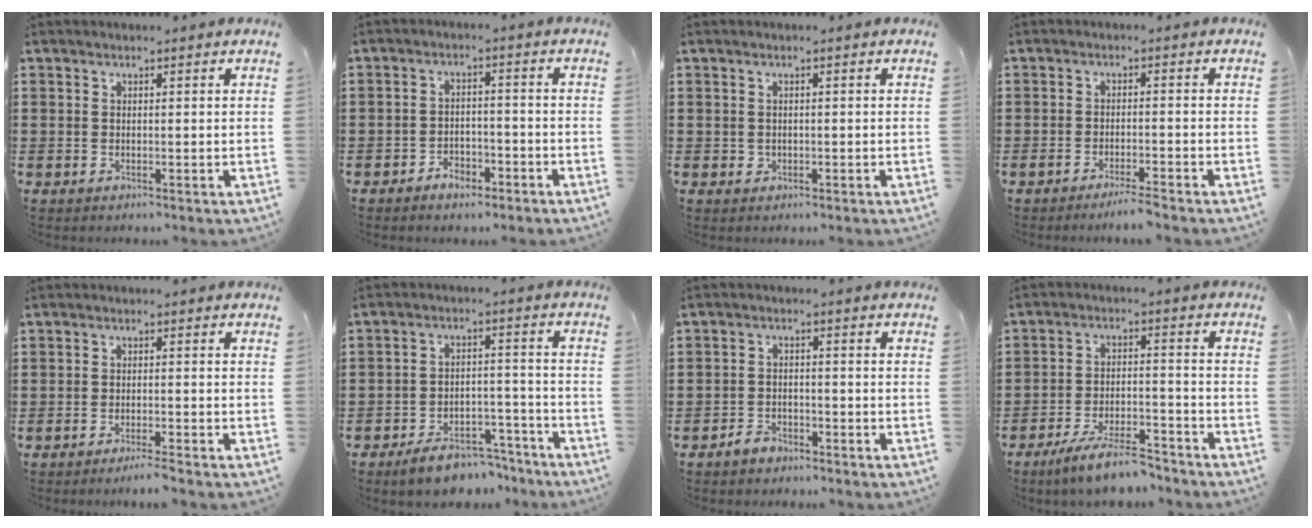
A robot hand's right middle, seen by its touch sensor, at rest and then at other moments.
{"total": 3.4, "force": [-2.8, 1.5, 1.1], "torque": [-0.022, 0.007, -0.057]}
{"total": 0.7, "force": [0.0, 0.7, 0.2], "torque": [-0.006, 0.005, -0.001]}
{"total": 2.6, "force": [-2.3, -0.2, 1.2], "torque": [-0.019, 0.001, -0.044]}
{"total": 2.0, "force": [-1.7, -0.2, 0.9], "torque": [-0.014, -0.002, -0.031]}
{"total": 6.5, "force": [-5.9, 2.0, 1.8], "torque": [-0.020, 0.025, -0.111]}
{"total": 2.5, "force": [-2.2, 1.0, 0.5], "torque": [-0.015, 0.005, -0.046]}
{"total": 7.6, "force": [-6.5, 1.1, 3.8], "torque": [-0.075, 0.003, -0.122]}